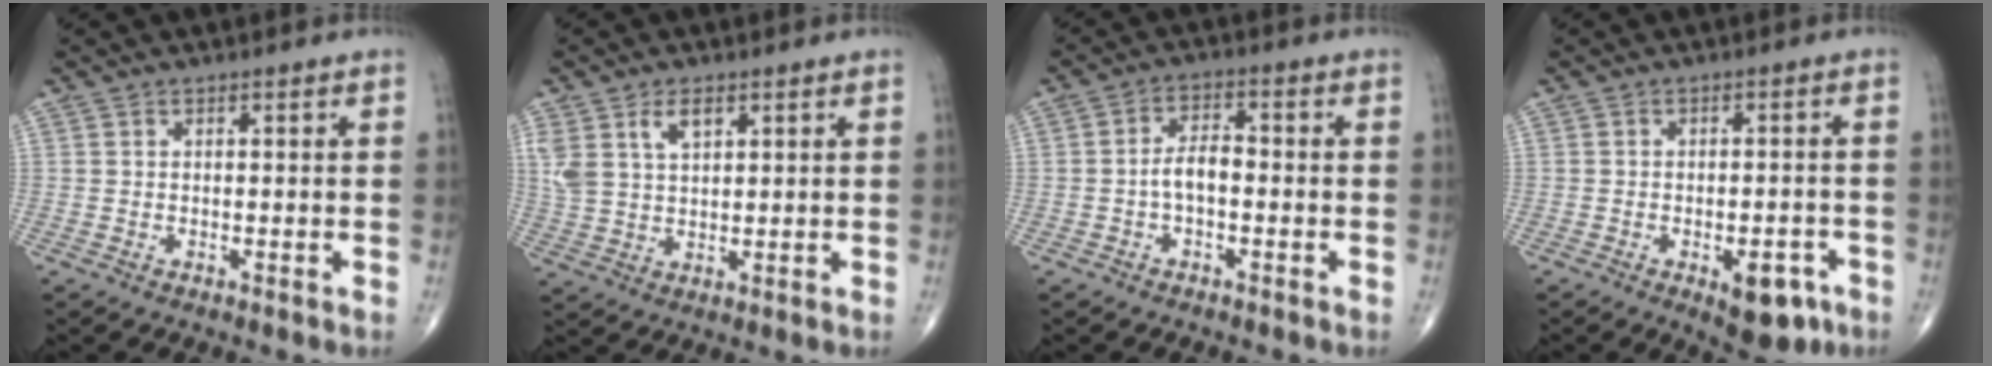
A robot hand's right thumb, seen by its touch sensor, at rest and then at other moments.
{"total": 6.8, "force": [3.3, 3.7, 4.7], "torque": [-0.089, -0.006, 0.070]}
{"total": 4.3, "force": [-1.1, 2.1, 3.5], "torque": [-0.058, 0.022, -0.025]}
{"total": 7.5, "force": [-3.6, 3.5, 5.6], "torque": [-0.053, 0.014, -0.040]}